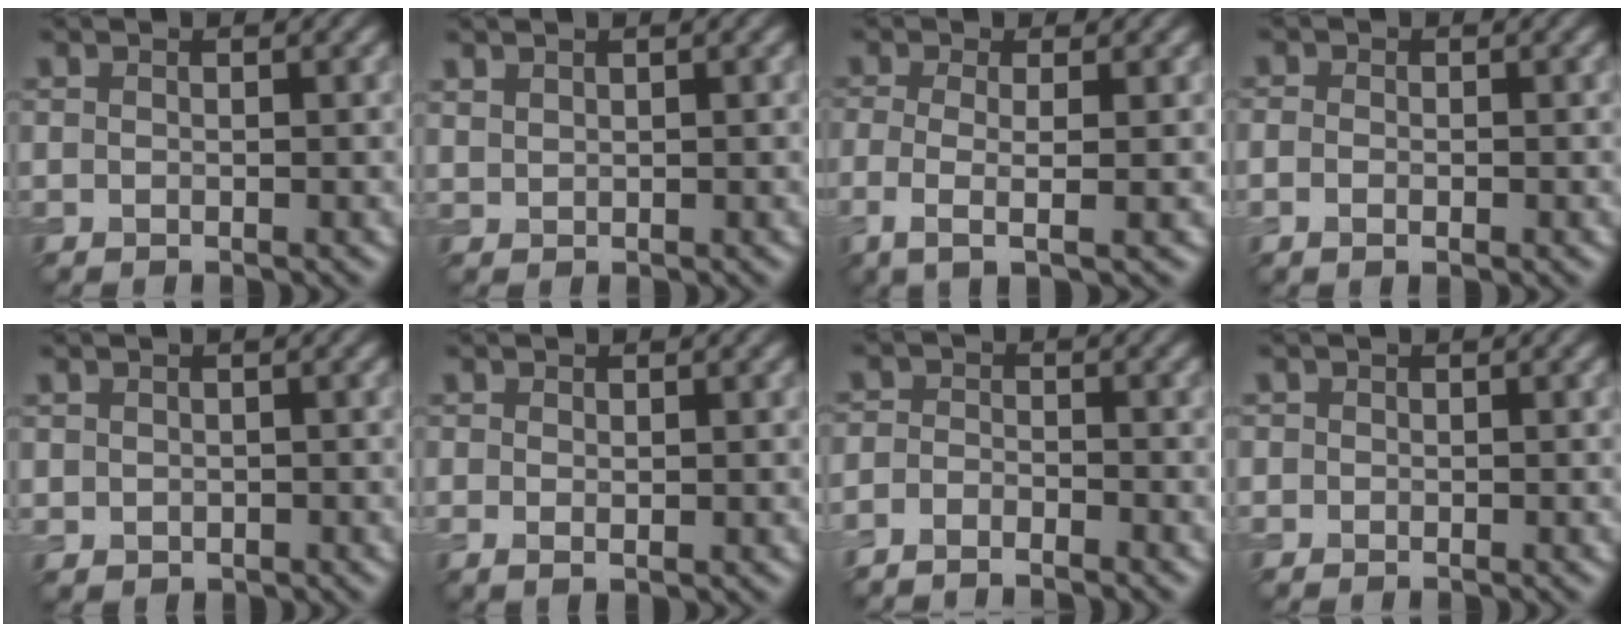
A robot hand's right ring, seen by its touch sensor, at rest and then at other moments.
{"total": 0.9, "force": [0.8, 0.3, 0.2], "torque": [-0.008, 0.000, 0.022]}
{"total": 3.4, "force": [-0.6, 1.0, 3.2], "torque": [-0.063, -0.010, -0.017]}
{"total": 1.7, "force": [-0.3, 1.0, 1.3], "torque": [-0.015, -0.002, -0.007]}
{"total": 0.9, "force": [0.1, 0.9, 0.2], "torque": [0.000, -0.005, 0.004]}
{"total": 1.0, "force": [0.1, 0.5, 0.8], "torque": [-0.014, -0.002, 0.002]}
{"total": 2.3, "force": [-2.1, 0.5, 0.8], "torque": [-0.014, 0.003, -0.043]}
{"total": 0.6, "force": [0.0, 0.6, 0.0], "torque": [0.007, -0.004, -0.005]}